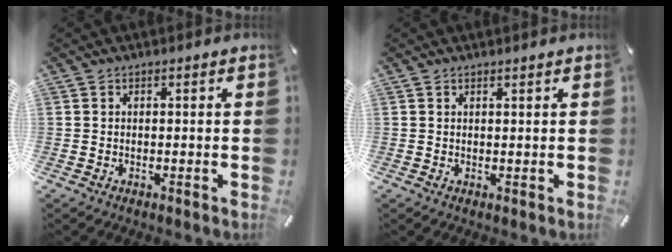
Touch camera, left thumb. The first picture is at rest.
{"total": 0.6, "force": [0.5, -0.2, 0.2], "torque": [-0.002, -0.002, 0.010]}